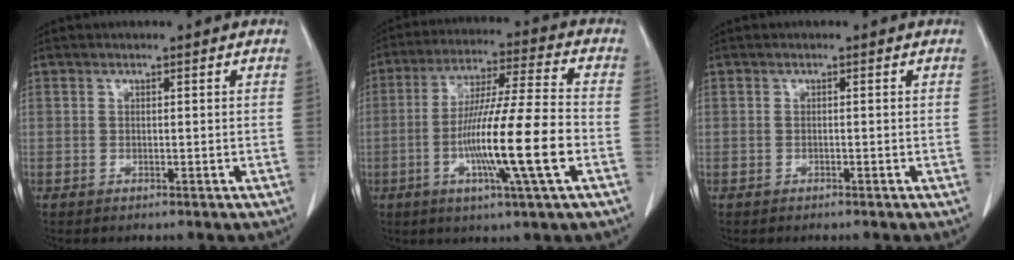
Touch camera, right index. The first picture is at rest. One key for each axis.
{"total": 15.5, "fx": -4.0, "fy": -0.5, "fz": 15.0, "tx": -0.275, "ty": -0.010, "tz": -0.076}
{"total": 0.0}